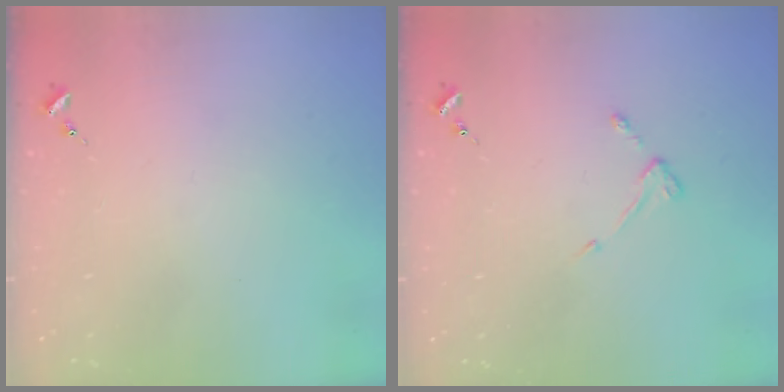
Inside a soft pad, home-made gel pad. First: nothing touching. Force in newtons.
{"total": 3.5, "press": 3.4, "slide": 0.5}